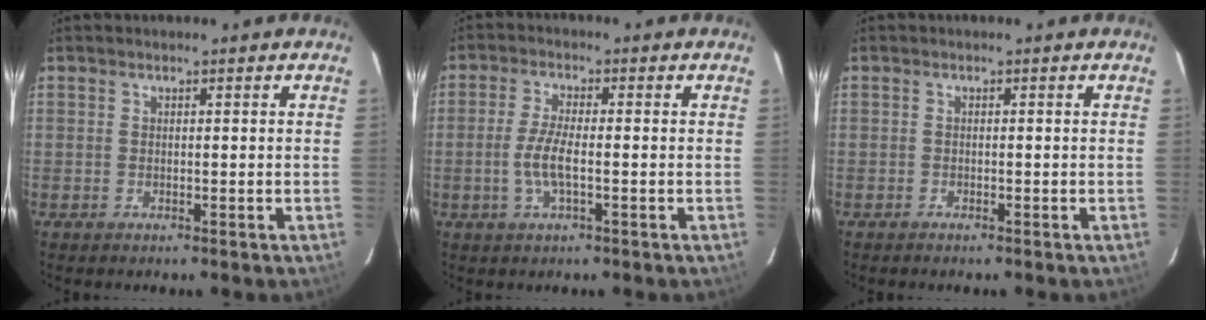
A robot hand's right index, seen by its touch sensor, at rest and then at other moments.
{"total": 5.3, "force": [-1.3, 1.3, 5.0], "torque": [-0.104, -0.003, -0.026]}
{"total": 0.5, "force": [-0.5, 0.1, 0.2], "torque": [-0.003, -0.001, -0.010]}